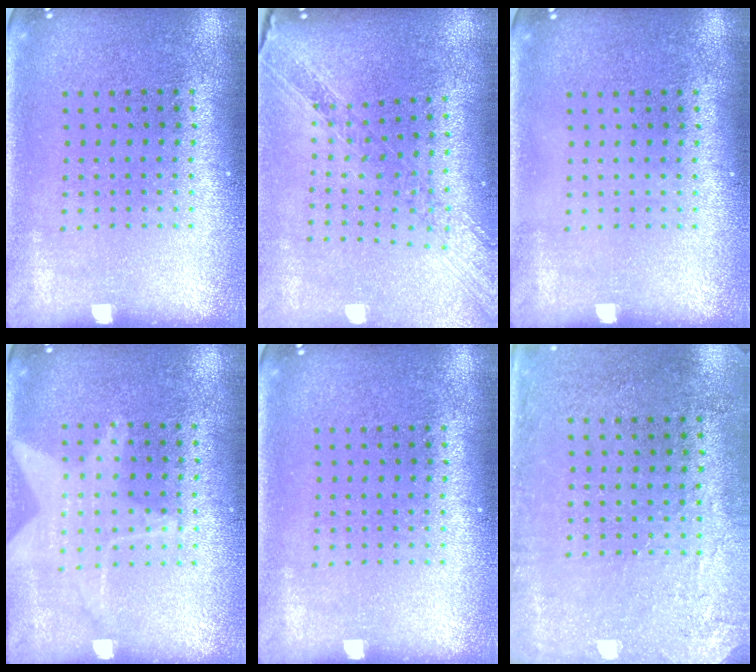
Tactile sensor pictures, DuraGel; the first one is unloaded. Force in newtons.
{"total": 1.2, "press": 1.2, "slide": 0.3}
{"total": 0.0}
{"total": 1.1, "press": 1.0, "slide": 0.4}
{"total": 0.0}
{"total": 2.8, "press": 2.3, "slide": 1.6}